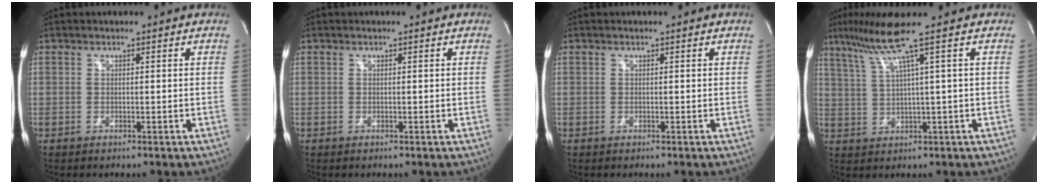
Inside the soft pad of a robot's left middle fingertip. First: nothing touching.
{"total": 0.0}
{"total": 0.0}
{"total": 7.3, "force": [4.2, -2.4, 5.5], "torque": [-0.111, 0.012, 0.084]}